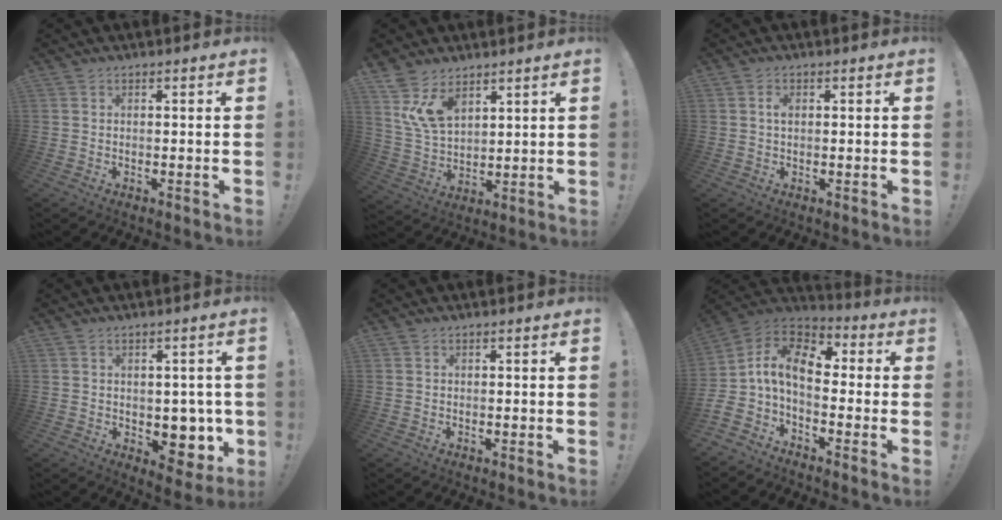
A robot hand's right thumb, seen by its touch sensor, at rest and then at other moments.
{"total": 11.5, "force": [7.2, 6.6, 6.2], "torque": [-0.121, -0.035, 0.141]}
{"total": 1.6, "force": [0.3, 1.0, 1.2], "torque": [-0.021, 0.005, 0.004]}
{"total": 8.2, "force": [-0.6, 6.6, 4.8], "torque": [-0.031, -0.010, 0.003]}
{"total": 0.0}
{"total": 12.6, "force": [0.4, 7.0, 10.5], "torque": [-0.201, 0.009, 0.007]}